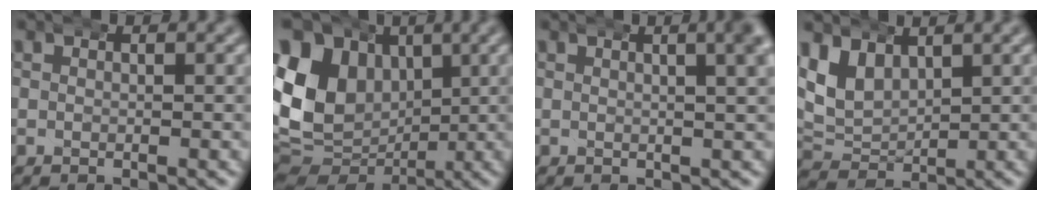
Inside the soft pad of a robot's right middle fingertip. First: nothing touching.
{"total": 16.8, "force": [0.7, 14.2, 8.8], "torque": [-0.177, -0.025, 0.010]}
{"total": 4.7, "force": [2.3, 1.5, 3.8], "torque": [-0.039, 0.021, 0.027]}
{"total": 7.3, "force": [1.1, 6.3, 3.6], "torque": [-0.105, -0.010, 0.020]}